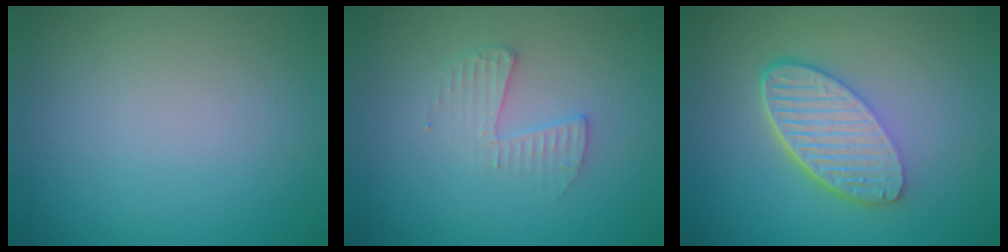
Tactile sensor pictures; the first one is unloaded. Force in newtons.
{"total": 2.1, "press": 2.0, "slide": 0.1}
{"total": 6.0, "press": 4.3, "slide": 4.2}